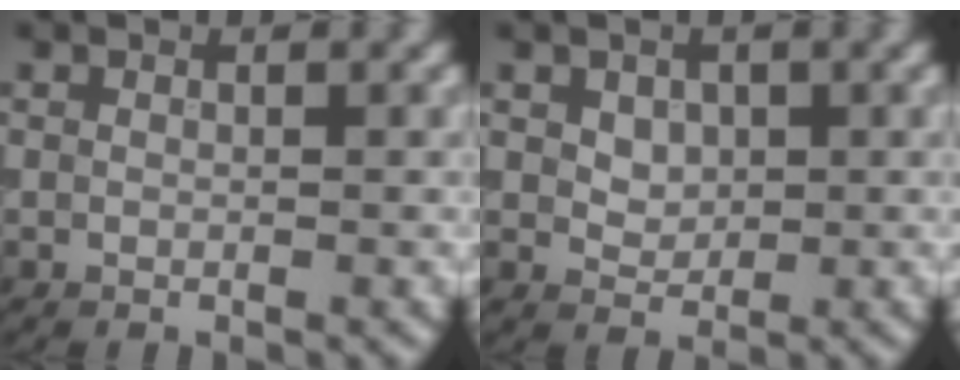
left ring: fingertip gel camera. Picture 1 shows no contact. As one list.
[{"total": 1.9, "force": [0.7, 1.5, 1.0], "torque": [-0.018, -0.005, 0.021]}]